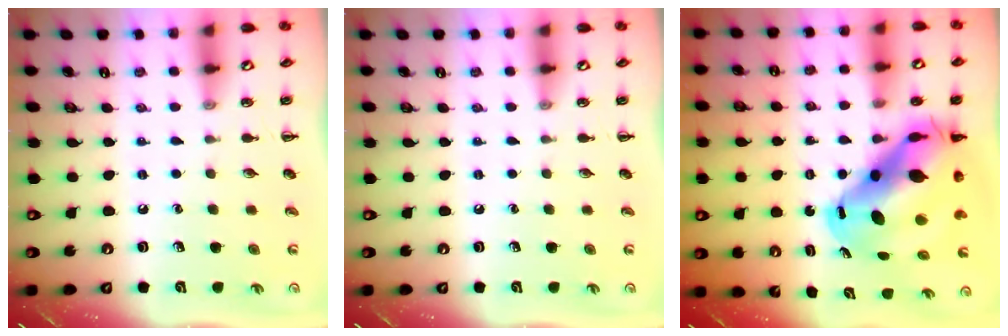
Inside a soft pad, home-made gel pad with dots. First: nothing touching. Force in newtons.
{"total": 0.0}
{"total": 17.3, "press": 16.7, "slide": 4.7}